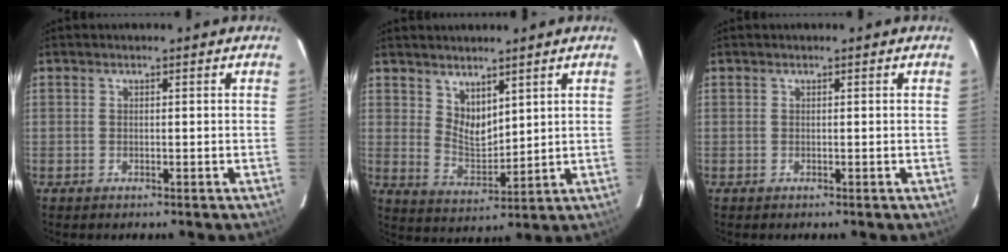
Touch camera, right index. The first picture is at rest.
{"total": 6.0, "force": [4.2, 3.0, 3.0], "torque": [-0.048, -0.006, 0.085]}
{"total": 0.0}